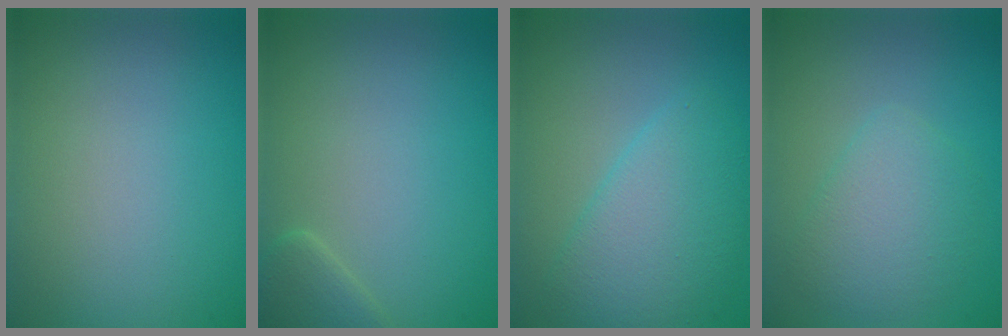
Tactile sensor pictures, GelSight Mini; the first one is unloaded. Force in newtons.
{"total": 1.9, "press": 1.9, "slide": 0.1}
{"total": 4.9, "press": 4.9, "slide": 0.1}
{"total": 3.4, "press": 3.4, "slide": 0.0}